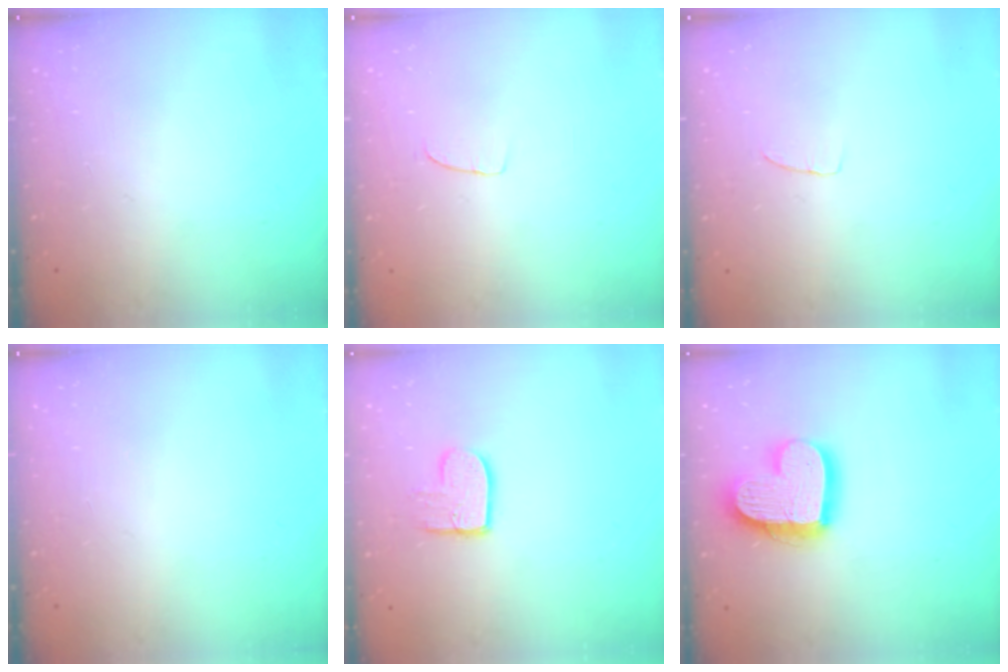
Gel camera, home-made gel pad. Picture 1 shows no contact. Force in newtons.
{"total": 2.5, "press": 2.5, "slide": 0.1}
{"total": 3.5, "press": 3.5, "slide": 0.2}
{"total": 0.0}
{"total": 8.8, "press": 8.8, "slide": 0.6}
{"total": 17.4, "press": 17.3, "slide": 1.6}